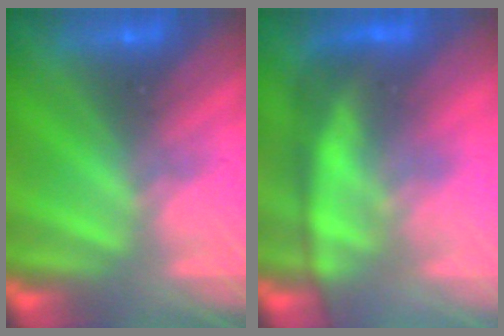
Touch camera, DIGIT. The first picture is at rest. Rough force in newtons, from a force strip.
{"total": 2.9}